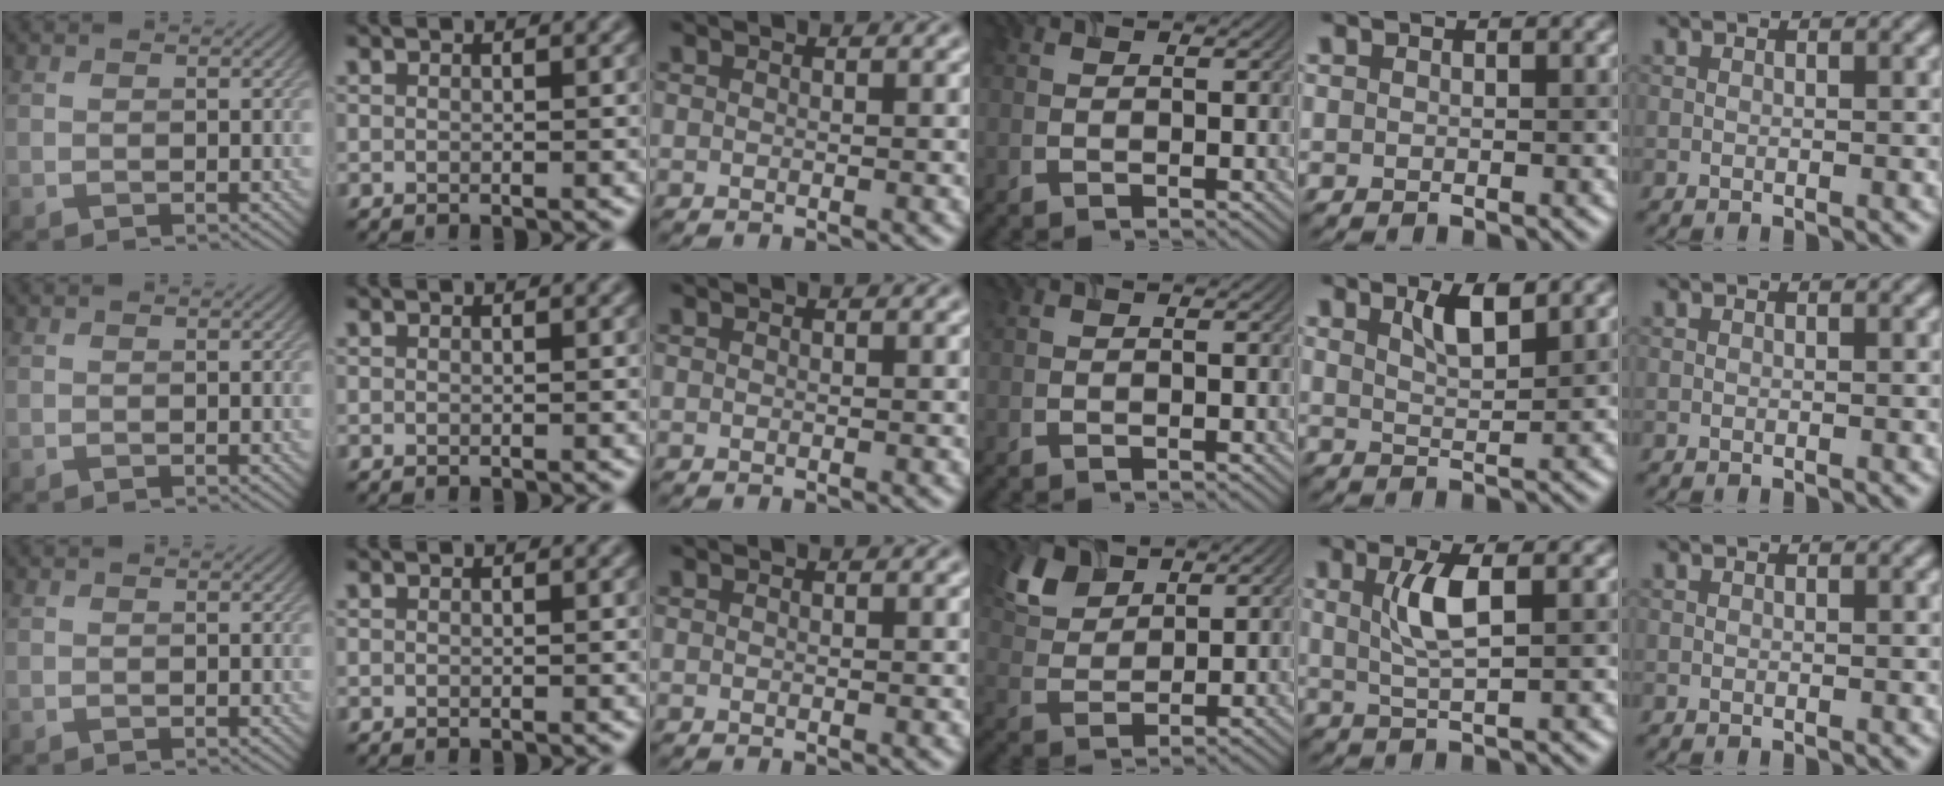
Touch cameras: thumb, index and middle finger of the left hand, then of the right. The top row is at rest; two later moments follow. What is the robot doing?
{"motion": "insert", "object": "airpods case & airpods"}